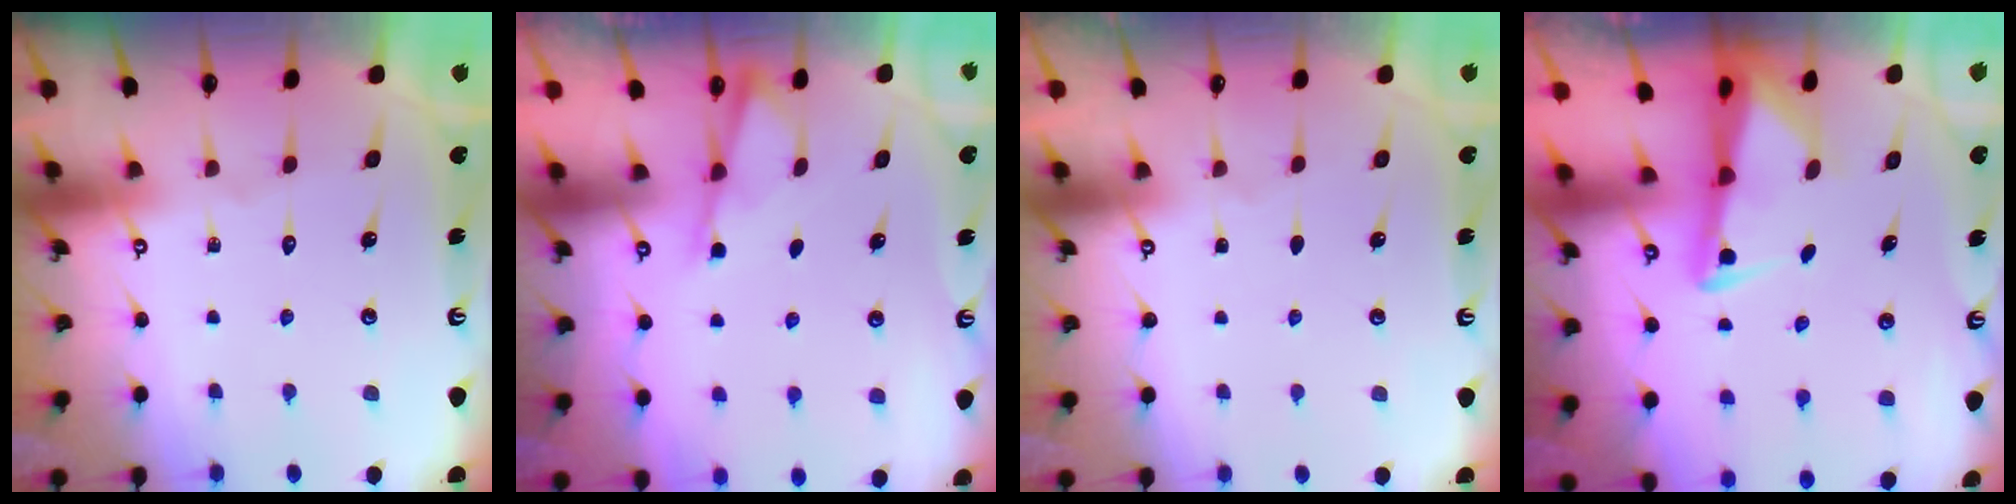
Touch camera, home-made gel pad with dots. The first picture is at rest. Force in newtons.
{"total": 1.9, "press": 1.8, "slide": 0.4}
{"total": 0.9, "press": 0.9, "slide": 0.1}
{"total": 2.2, "press": 2.2, "slide": 0.4}